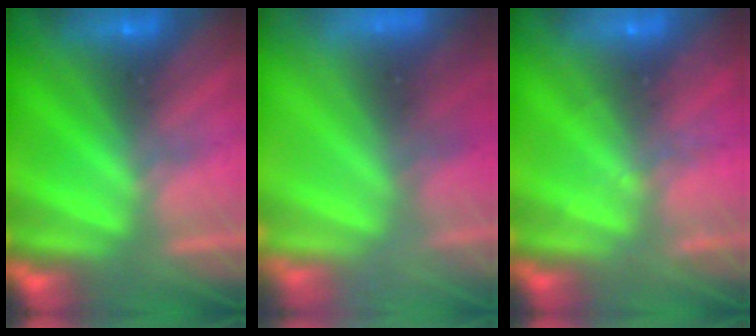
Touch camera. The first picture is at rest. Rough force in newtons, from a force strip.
{"total": 6.8}
{"total": 2.0}